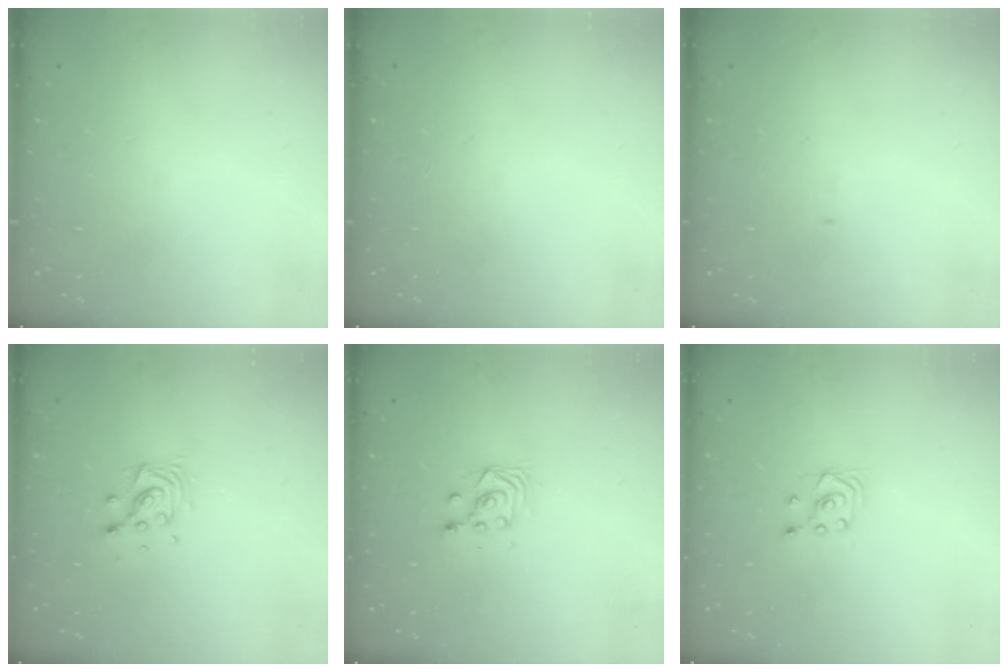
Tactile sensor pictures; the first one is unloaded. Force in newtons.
{"total": 0.0}
{"total": 0.0}
{"total": 7.8, "press": 7.8, "slide": 0.3}
{"total": 3.7, "press": 3.4, "slide": 1.4}
{"total": 3.0, "press": 2.8, "slide": 1.1}